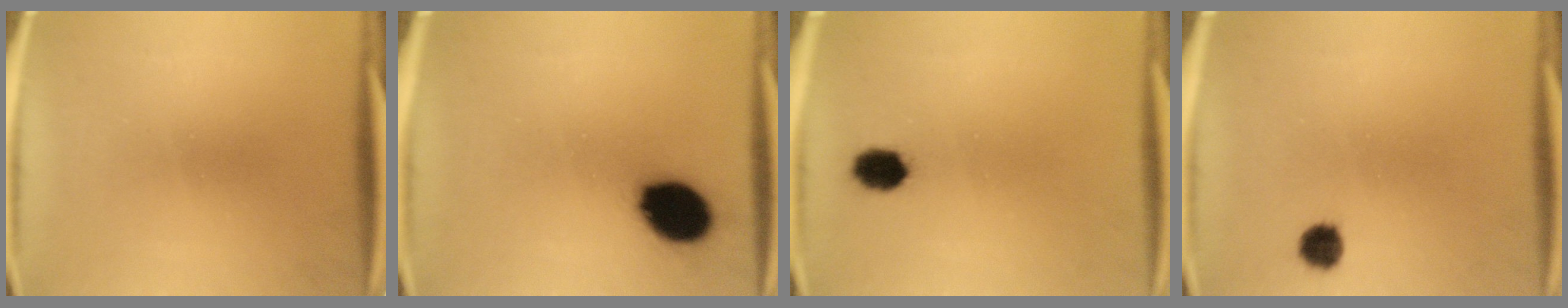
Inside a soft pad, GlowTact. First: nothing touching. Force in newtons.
{"total": 12.9}
{"total": 5.1}
{"total": 3.3}